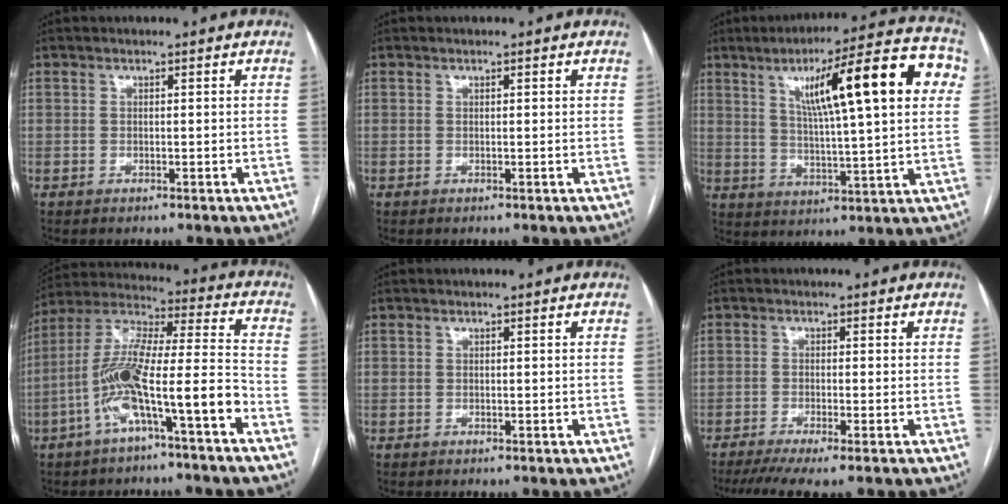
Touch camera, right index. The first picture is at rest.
{"total": 0.5, "force": [0.2, 0.1, 0.4], "torque": [-0.008, 0.003, 0.003]}
{"total": 19.8, "force": [6.4, 2.3, 18.6], "torque": [-0.263, 0.034, 0.088]}
{"total": 14.7, "force": [-6.1, 1.4, 13.3], "torque": [-0.254, 0.025, -0.108]}
{"total": 0.0}
{"total": 5.5, "force": [-3.8, 0.3, 4.0], "torque": [-0.068, -0.010, -0.066]}